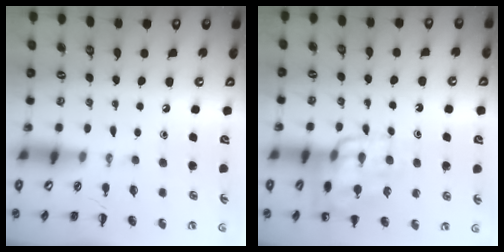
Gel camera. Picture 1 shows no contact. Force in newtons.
{"total": 14.2, "press": 14.1, "slide": 1.8}